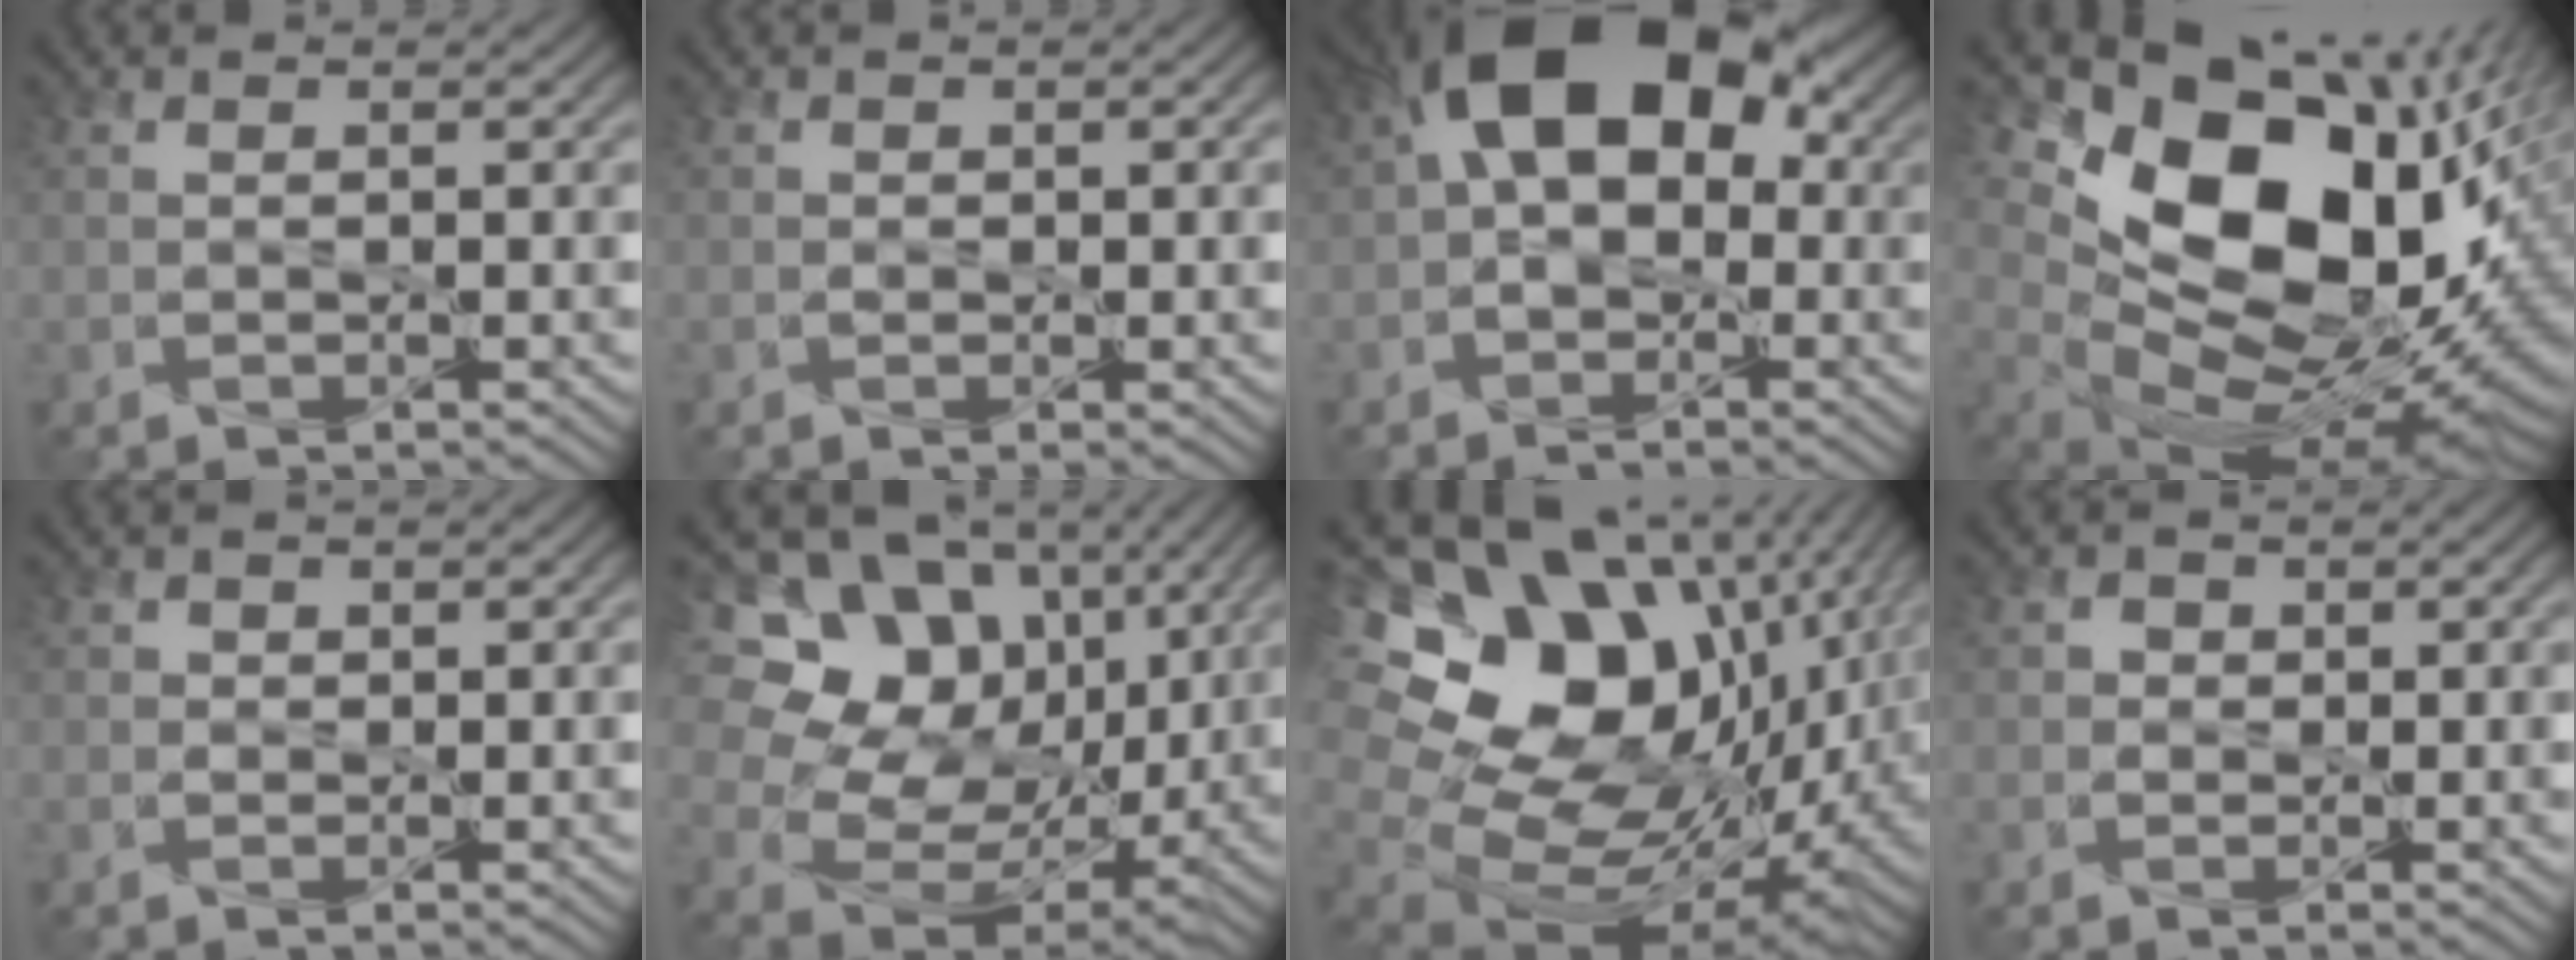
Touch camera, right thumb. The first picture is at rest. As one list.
[{"total": 0.5, "force": [-0.2, 0.4, 0.2], "torque": [-0.005, -0.002, -0.006]}, {"total": 14.9, "force": [2.6, 9.5, 11.2], "torque": [-0.166, 0.026, 0.023]}, {"total": 21.5, "force": [4.9, 13.8, 15.8], "torque": [-0.293, -0.008, 0.119]}, {"total": 0.9, "force": [0.1, 0.8, 0.2], "torque": [-0.004, -0.002, -0.002]}, {"total": 18.7, "force": [5.9, 14.3, 10.5], "torque": [-0.267, 0.043, 0.135]}, {"total": 19.7, "force": [4.4, 13.9, 13.2], "torque": [-0.270, -0.010, 0.117]}, {"total": 1.4, "force": [0.0, 1.3, 0.4], "torque": [-0.004, 0.000, -0.005]}]